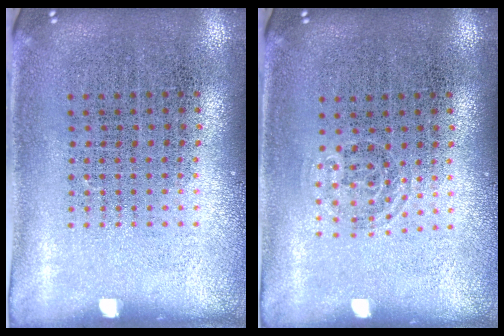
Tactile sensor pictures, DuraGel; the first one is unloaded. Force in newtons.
{"total": 0.7, "press": 0.4, "slide": 0.6}